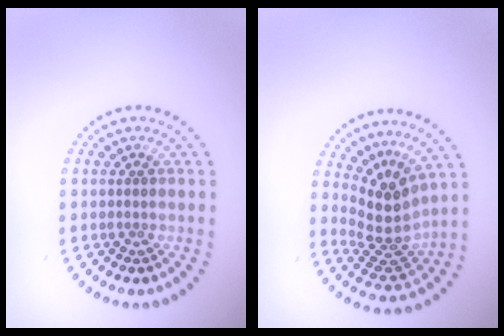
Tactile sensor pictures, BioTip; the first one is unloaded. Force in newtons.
{"total": 4.3, "press": 3.1, "slide": 3.0}